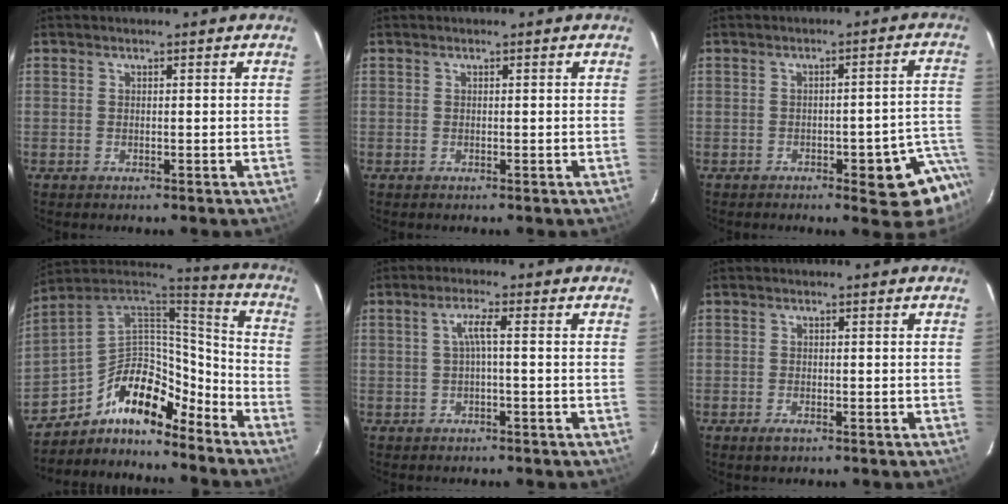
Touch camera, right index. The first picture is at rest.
{"total": 0.0}
{"total": 8.0, "force": [-4.4, 2.2, 6.3], "torque": [-0.048, 0.009, -0.051]}
{"total": 14.9, "force": [-10.3, 7.3, 7.9], "torque": [-0.157, 0.038, -0.182]}
{"total": 2.6, "force": [-0.4, -0.2, 2.6], "torque": [-0.052, 0.005, -0.007]}
{"total": 1.6, "force": [-1.1, 0.7, 1.0], "torque": [-0.022, -0.004, -0.018]}